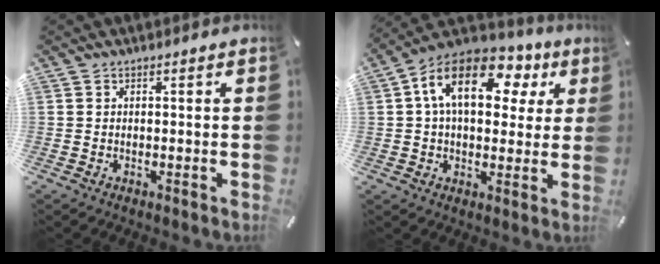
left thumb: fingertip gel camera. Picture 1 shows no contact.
{"total": 16.5, "force": [5.4, 10.1, 11.8], "torque": [-0.198, -0.004, 0.092]}